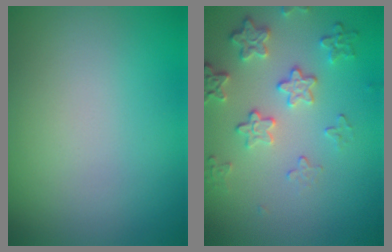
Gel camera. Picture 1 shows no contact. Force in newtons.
{"total": 4.1, "press": 3.3, "slide": 2.5}